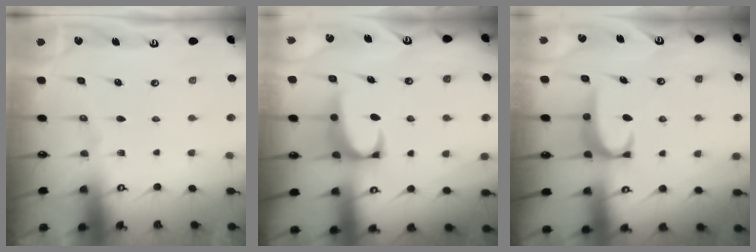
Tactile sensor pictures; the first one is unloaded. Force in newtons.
{"total": 2.3, "press": 2.1, "slide": 1.0}
{"total": 2.9, "press": 2.8, "slide": 0.5}